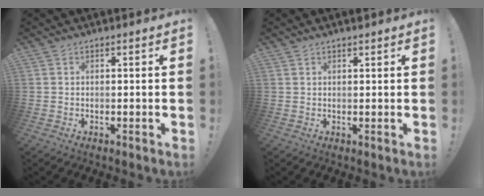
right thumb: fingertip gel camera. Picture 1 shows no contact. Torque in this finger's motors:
{"motor_torque": [0.11, 0.19, 0.11, 0.02, 0.15]}